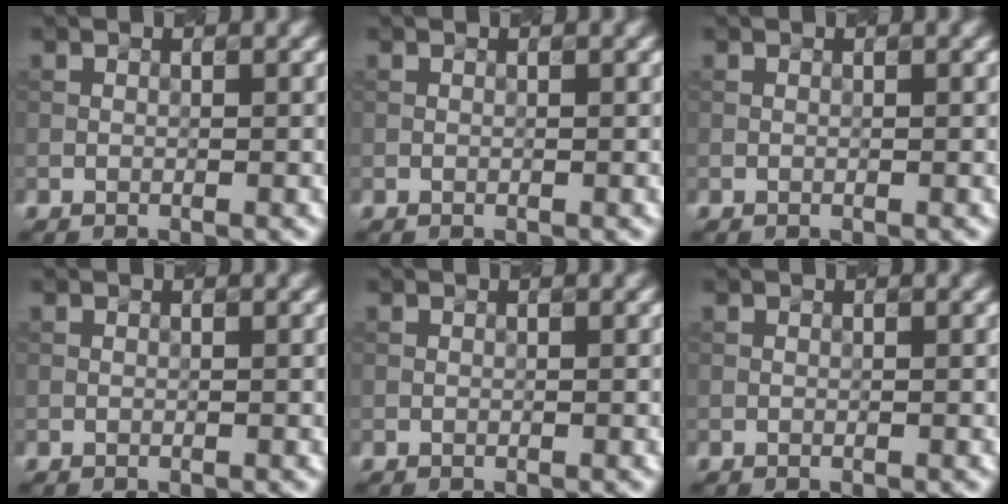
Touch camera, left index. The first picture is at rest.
{"total": 0.0}
{"total": 0.0}
{"total": 0.0}
{"total": 0.0}
{"total": 0.0}